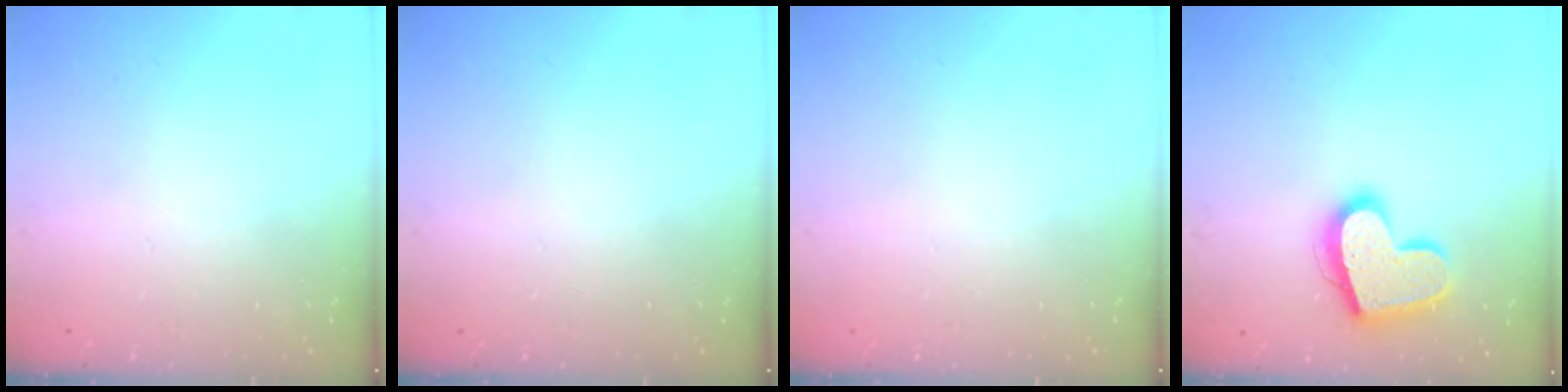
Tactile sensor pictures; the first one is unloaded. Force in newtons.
{"total": 0.0}
{"total": 0.0}
{"total": 17.7, "press": 17.6, "slide": 1.5}